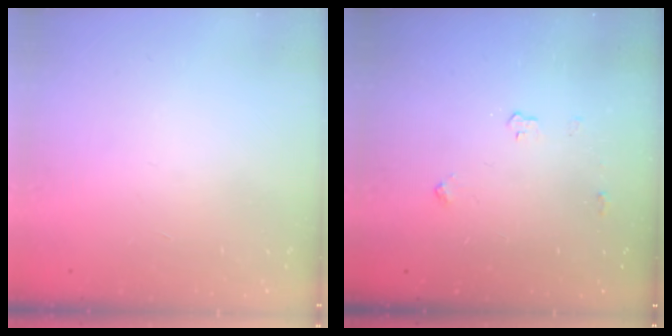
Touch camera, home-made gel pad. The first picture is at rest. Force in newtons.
{"total": 3.0, "press": 2.9, "slide": 0.5}